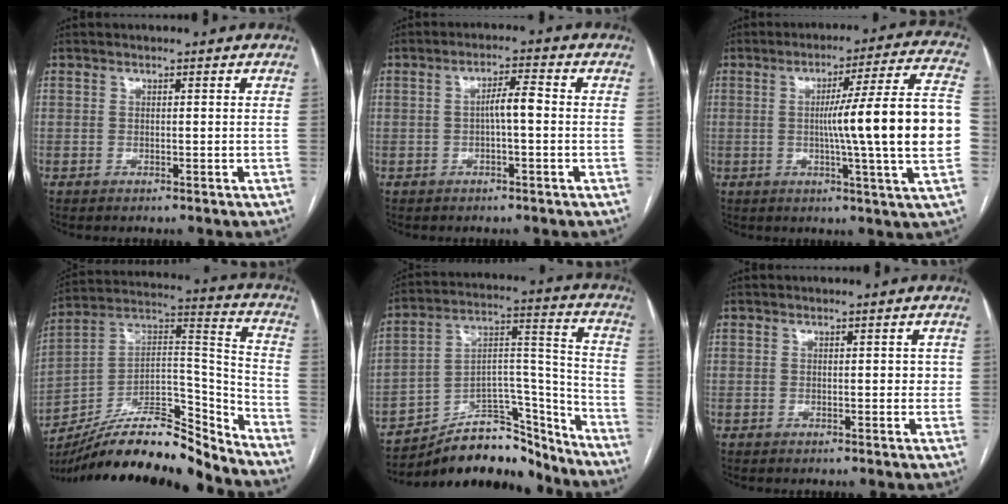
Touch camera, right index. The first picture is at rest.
{"total": 3.6, "force": [-0.3, 0.5, 3.5], "torque": [-0.059, 0.010, -0.004]}
{"total": 18.9, "force": [-0.9, -1.5, 18.8], "torque": [-0.233, 0.014, -0.021]}
{"total": 20.8, "force": [-18.5, 2.9, 9.0], "torque": [-0.167, 0.046, -0.317]}
{"total": 19.2, "force": [-16.9, 6.5, 6.4], "torque": [-0.110, 0.052, -0.269]}
{"total": 2.1, "force": [0.2, 1.1, 1.8], "torque": [-0.017, 0.005, 0.002]}